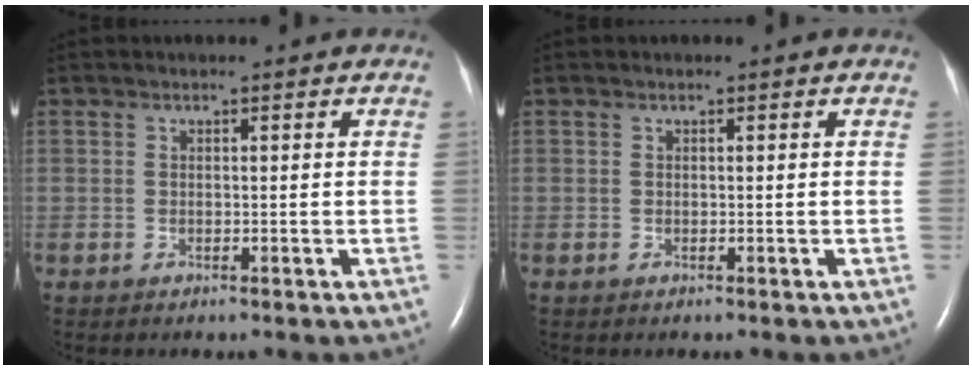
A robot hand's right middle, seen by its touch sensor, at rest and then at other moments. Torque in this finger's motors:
{"motor_torque": [0.00, 0.00, 0.00, 0.00]}